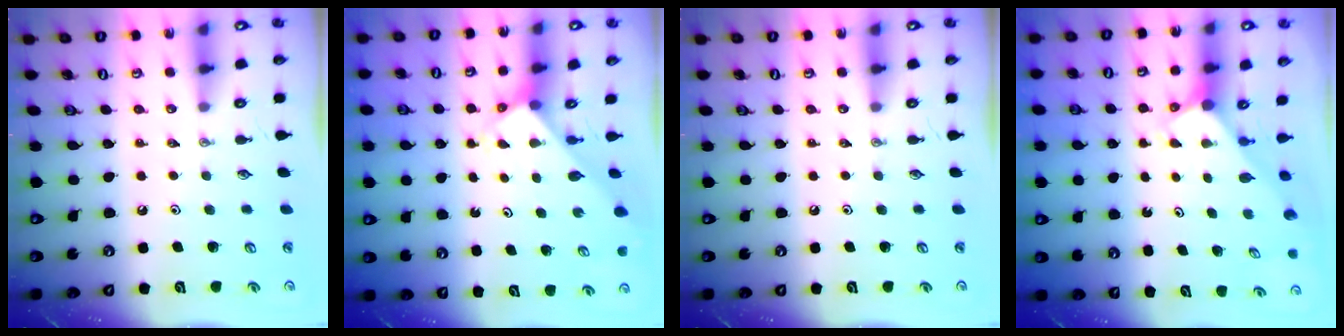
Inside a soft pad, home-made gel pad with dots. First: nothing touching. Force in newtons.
{"total": 2.9, "press": 2.9, "slide": 0.1}
{"total": 0.0}
{"total": 2.8, "press": 2.8, "slide": 0.2}